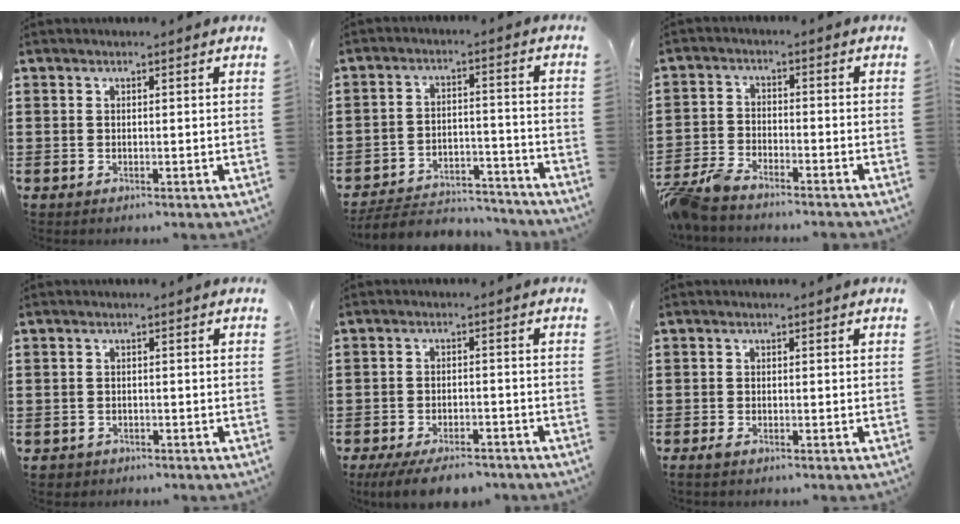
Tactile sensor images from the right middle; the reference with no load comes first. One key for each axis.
{"total": 5.0, "fx": -4.8, "fy": 1.1, "fz": 0.9, "tx": -0.022, "ty": 0.008, "tz": -0.099}
{"total": 4.9, "fx": -4.6, "fy": 0.6, "fz": 1.5, "tx": -0.061, "ty": -0.011, "tz": -0.099}
{"total": 0.8, "fx": -0.7, "fy": 0.4, "fz": 0.0, "tx": -0.003, "ty": 0.000, "tz": -0.016}
{"total": 4.8, "fx": -4.3, "fy": 0.9, "fz": 2.0, "tx": -0.044, "ty": -0.007, "tz": -0.084}
{"total": 0.9, "fx": -0.6, "fy": 0.2, "fz": 0.6, "tx": -0.022, "ty": -0.008, "tz": -0.012}